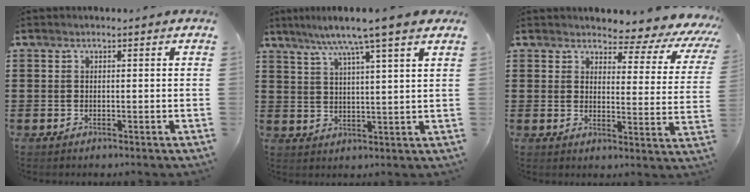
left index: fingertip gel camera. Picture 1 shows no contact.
{"total": 7.4, "force": [5.6, -0.6, 4.8], "torque": [-0.109, -0.016, 0.093]}
{"total": 3.8, "force": [3.2, 1.1, 1.6], "torque": [-0.037, -0.028, 0.046]}